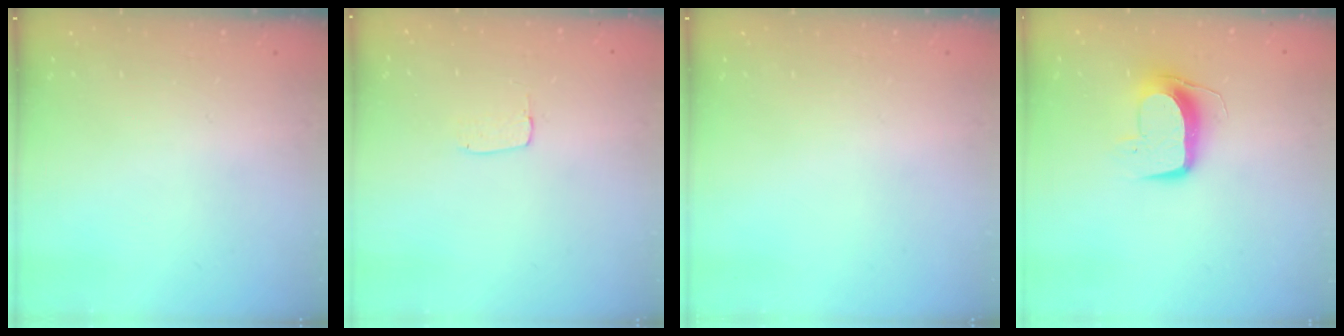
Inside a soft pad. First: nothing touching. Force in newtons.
{"total": 2.9, "press": 2.9, "slide": 0.2}
{"total": 0.0}
{"total": 10.5, "press": 10.5, "slide": 0.4}